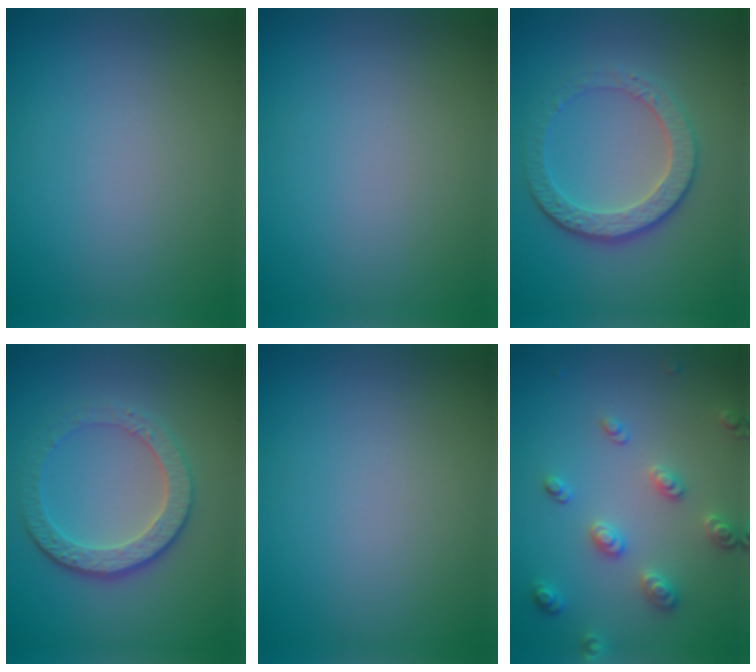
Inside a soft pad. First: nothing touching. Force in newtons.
{"total": 0.0}
{"total": 4.3, "press": 3.3, "slide": 2.8}
{"total": 4.3, "press": 3.3, "slide": 2.8}
{"total": 0.0}
{"total": 2.9, "press": 2.7, "slide": 1.0}